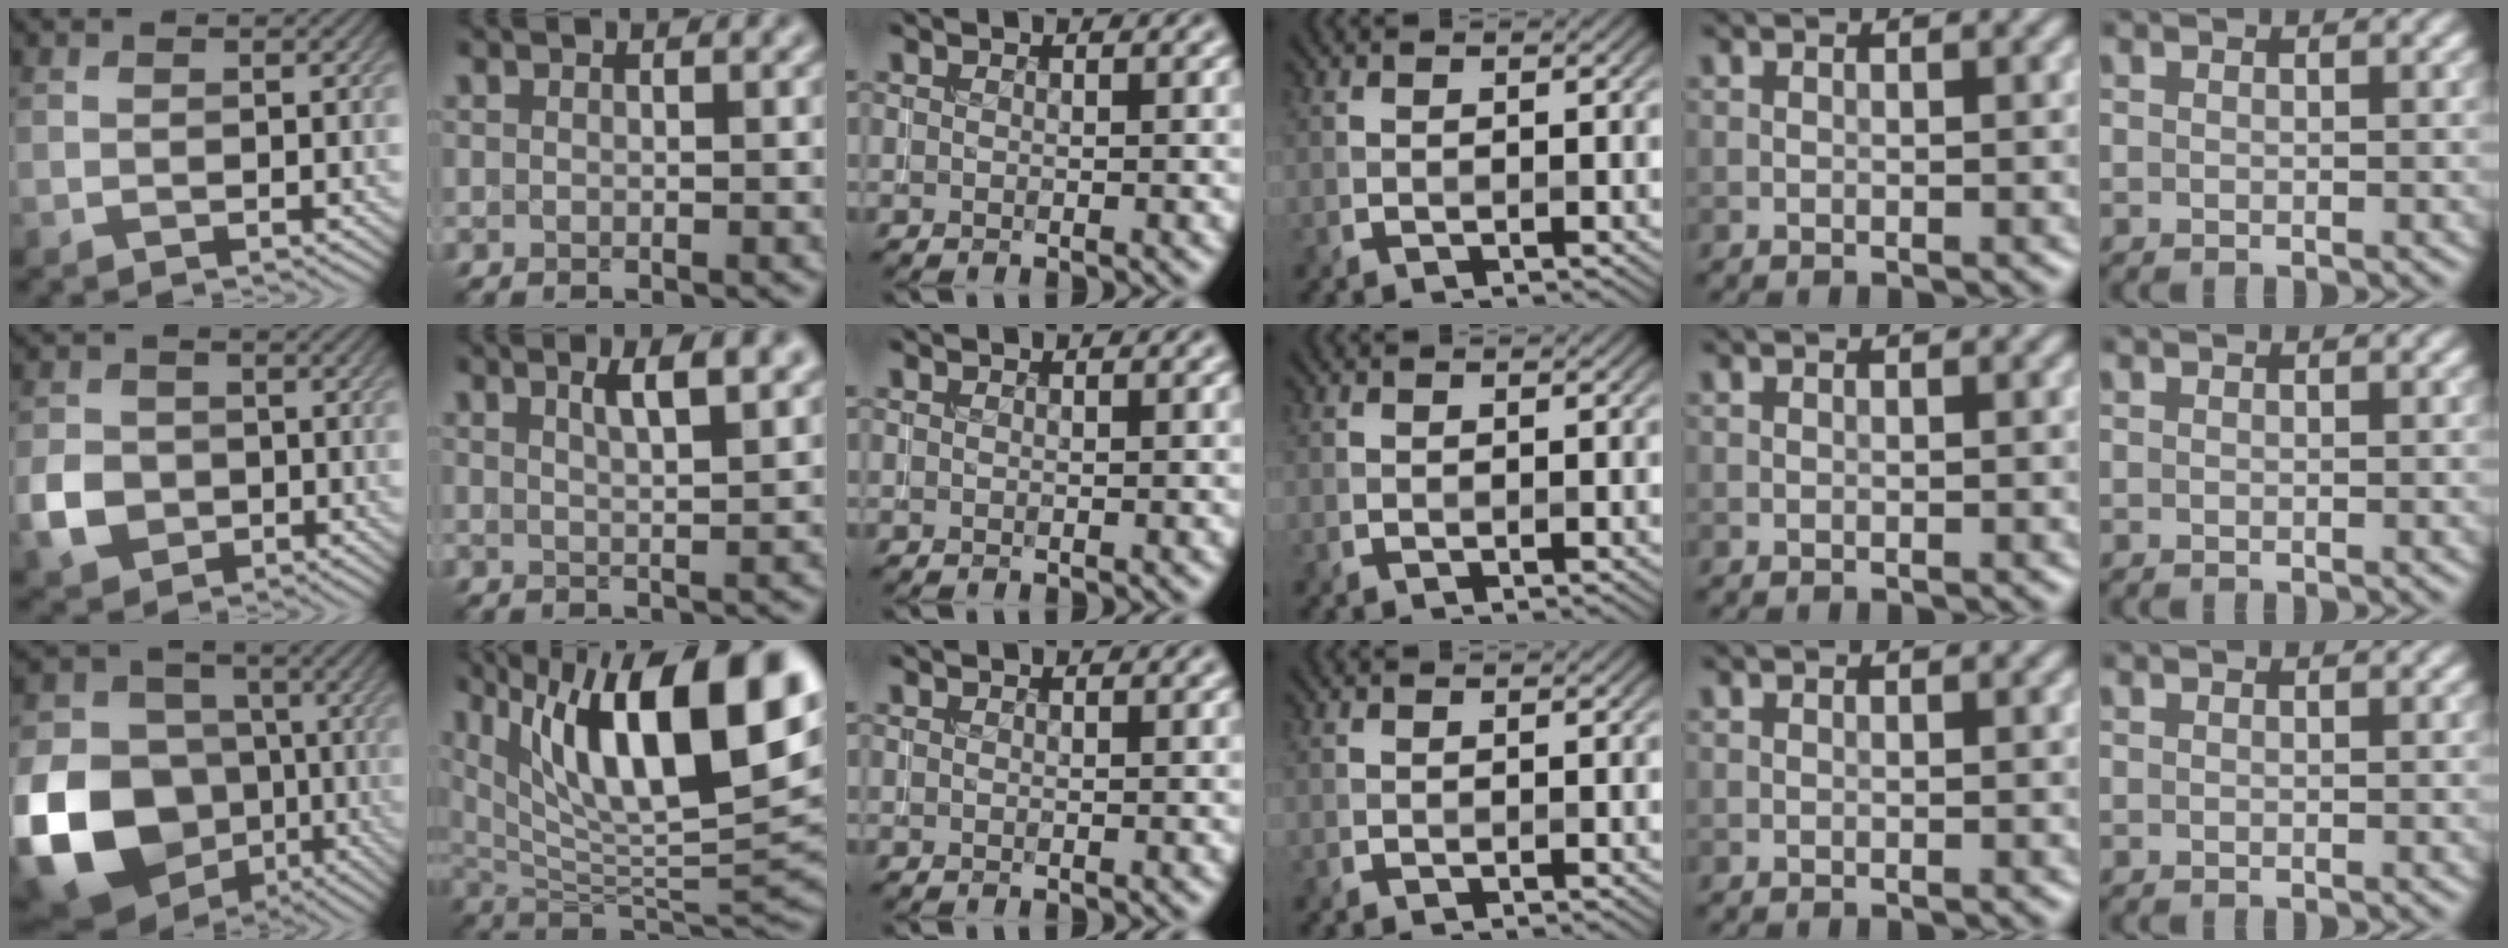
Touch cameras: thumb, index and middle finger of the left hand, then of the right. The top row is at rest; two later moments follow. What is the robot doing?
{"motion": "insert", "object": "coin"}